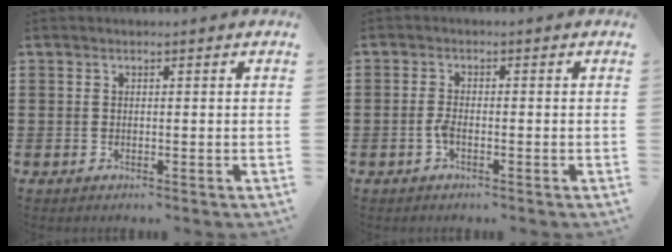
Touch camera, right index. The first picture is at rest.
{"total": 1.9, "force": [-0.8, 0.5, 1.6], "torque": [-0.046, -0.005, -0.020]}